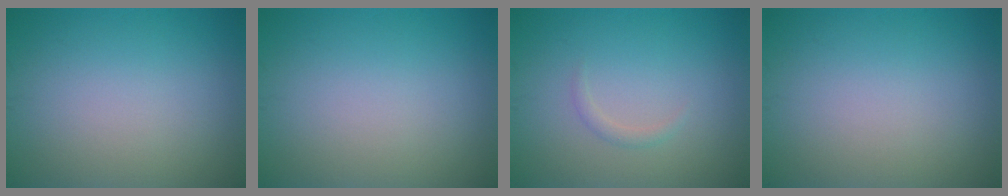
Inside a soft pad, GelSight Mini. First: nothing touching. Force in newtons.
{"total": 0.0}
{"total": 0.8, "press": 0.8, "slide": 0.1}
{"total": 0.0}